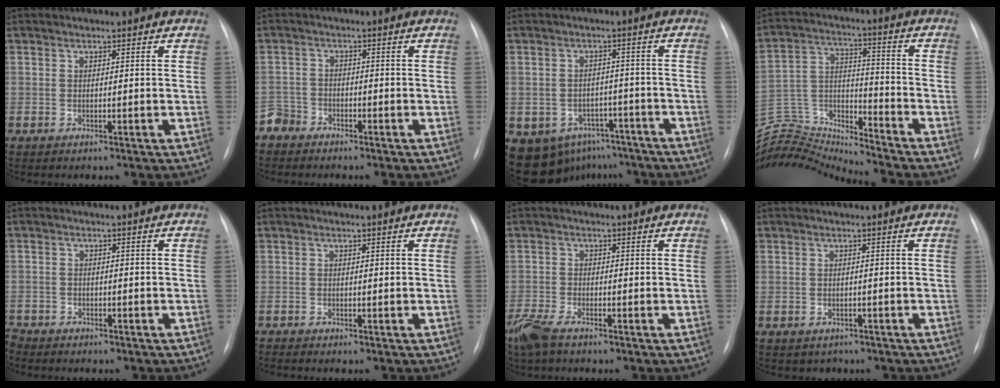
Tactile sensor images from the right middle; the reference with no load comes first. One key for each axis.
{"total": 2.6, "fx": -2.2, "fy": 1.1, "fz": -0.8, "tx": 0.020, "ty": 0.002, "tz": -0.045}
{"total": 11.6, "fx": -7.8, "fy": 8.0, "fz": 3.0, "tx": -0.052, "ty": 0.021, "tz": -0.096}
{"total": 16.0, "fx": -16.0, "fy": -0.9, "fz": 1.3, "tx": -0.025, "ty": 0.035, "tz": -0.289}
{"total": 5.6, "fx": -4.7, "fy": 2.6, "fz": 1.4, "tx": -0.022, "ty": -0.003, "tz": -0.070}
{"total": 1.1, "fx": -1.0, "fy": 0.0, "fz": 0.4, "tx": -0.004, "ty": -0.003, "tz": -0.011}
{"total": 5.1, "fx": -4.1, "fy": 1.2, "fz": 2.9, "tx": -0.068, "ty": -0.014, "tz": -0.080}
{"total": 2.5, "fx": -1.7, "fy": 1.8, "fz": -0.1, "tx": -0.002, "ty": 0.009, "tz": -0.023}